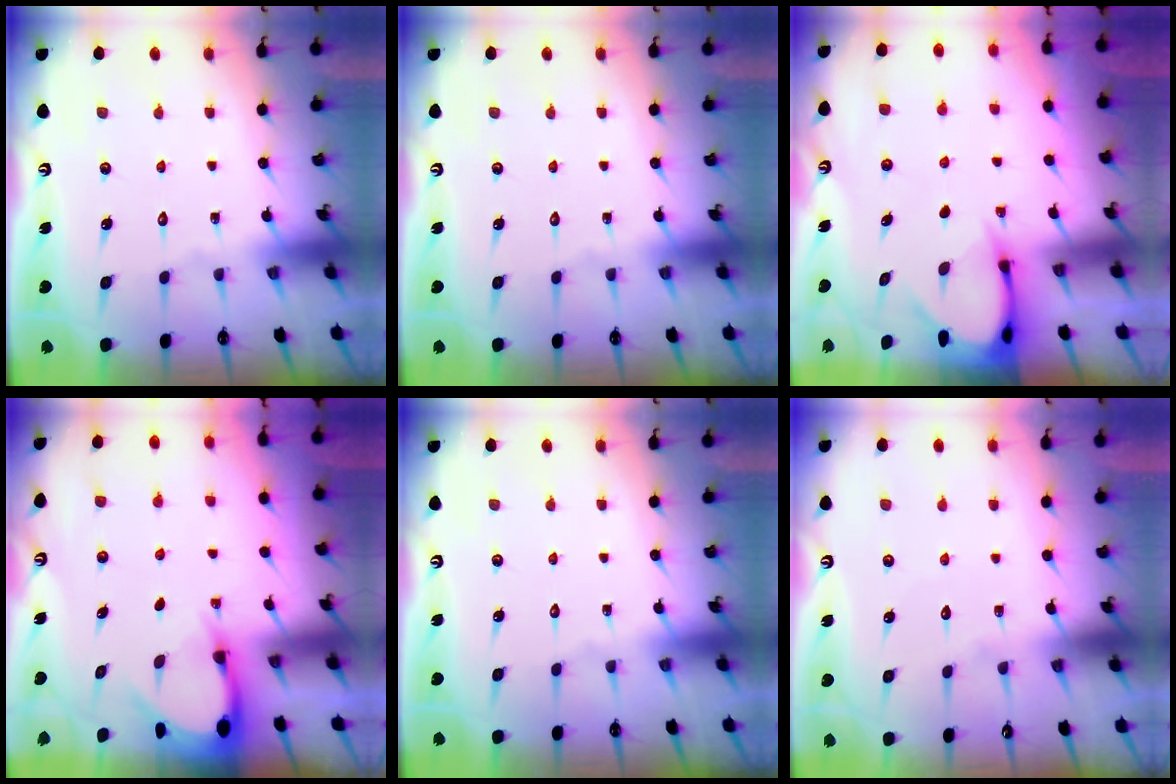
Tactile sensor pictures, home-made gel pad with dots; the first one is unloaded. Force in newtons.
{"total": 0.0}
{"total": 3.6, "press": 3.6, "slide": 0.3}
{"total": 3.7, "press": 3.7, "slide": 0.2}
{"total": 0.0}
{"total": 3.9, "press": 3.8, "slide": 0.4}